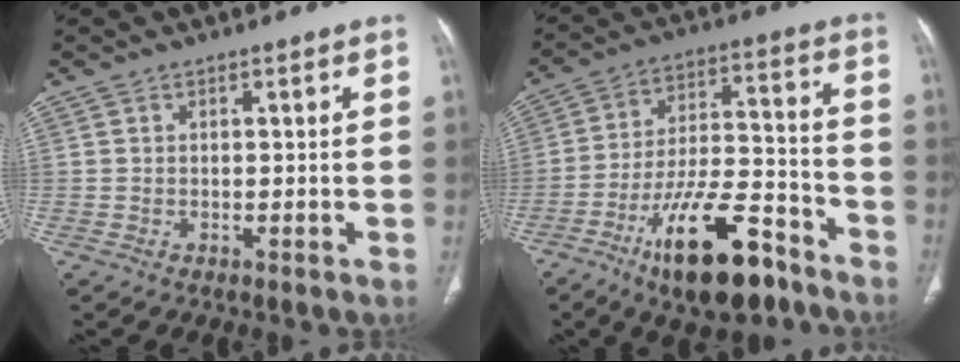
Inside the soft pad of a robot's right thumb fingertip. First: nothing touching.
{"total": 18.5, "force": [-11.3, 6.8, 13.0], "torque": [-0.209, 0.074, -0.186]}